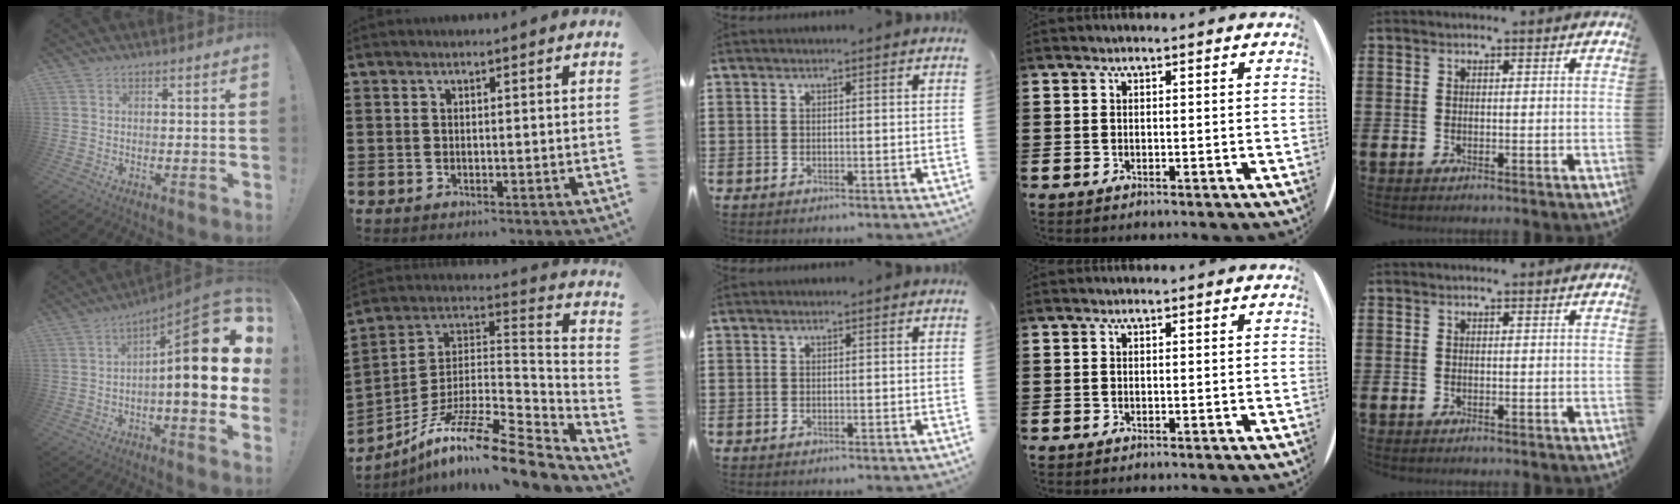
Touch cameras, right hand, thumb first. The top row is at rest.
{"thumb": {"total": 21.4, "force": [2.0, 6.2, 20.4], "torque": [-0.276, -0.013, 0.031]}, "index": {"total": 12.8, "force": [-9.6, 1.3, 8.4], "torque": [-0.150, 0.005, -0.182]}}